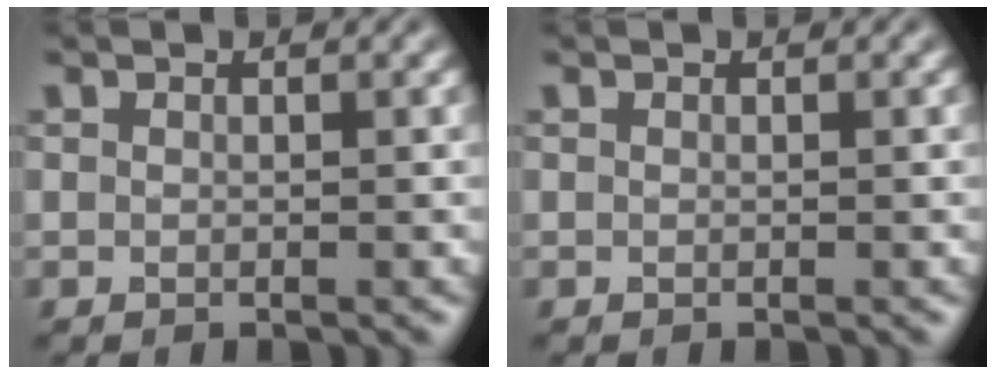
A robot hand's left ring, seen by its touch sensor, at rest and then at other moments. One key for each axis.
{"total": 0.0}